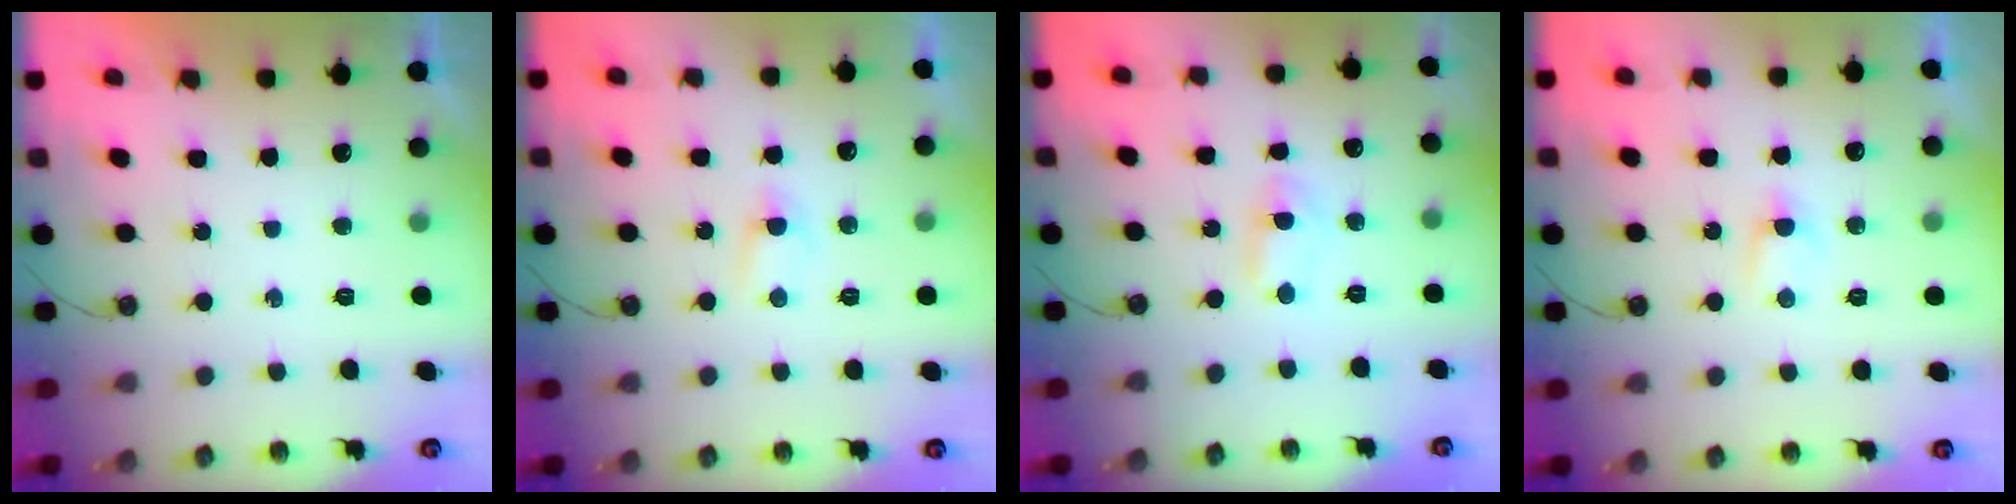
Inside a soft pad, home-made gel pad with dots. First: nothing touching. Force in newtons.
{"total": 3.0, "press": 2.9, "slide": 0.3}
{"total": 1.3, "press": 1.1, "slide": 0.7}
{"total": 2.5, "press": 2.5, "slide": 0.4}